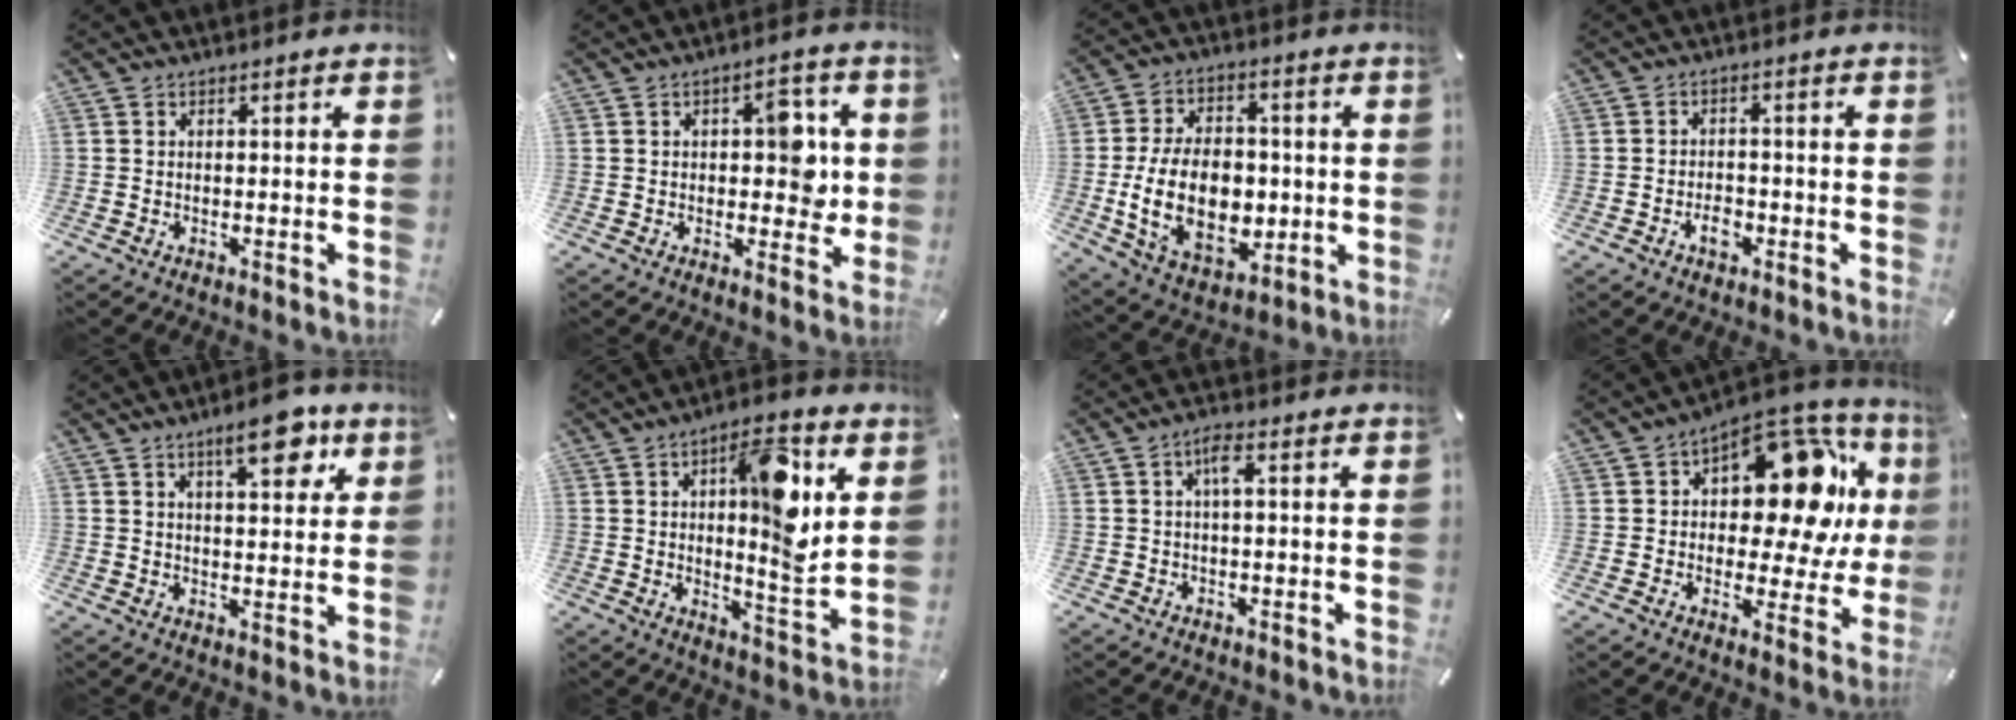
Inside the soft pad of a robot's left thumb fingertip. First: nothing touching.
{"total": 8.9, "force": [0.8, 5.5, 6.9], "torque": [-0.075, -0.003, 0.005]}
{"total": 18.8, "force": [-2.1, 12.9, 13.6], "torque": [-0.259, 0.003, -0.030]}
{"total": 3.7, "force": [-1.9, 2.3, 2.2], "torque": [-0.037, 0.008, -0.031]}
{"total": 10.4, "force": [6.0, 4.1, 7.5], "torque": [-0.093, -0.025, 0.096]}
{"total": 14.6, "force": [5.1, 5.2, 12.7], "torque": [-0.177, -0.020, 0.078]}
{"total": 3.5, "force": [0.5, 0.9, 3.3], "torque": [-0.068, 0.009, 0.006]}
{"total": 19.2, "force": [5.7, 10.7, 14.9], "torque": [-0.188, -0.043, 0.091]}